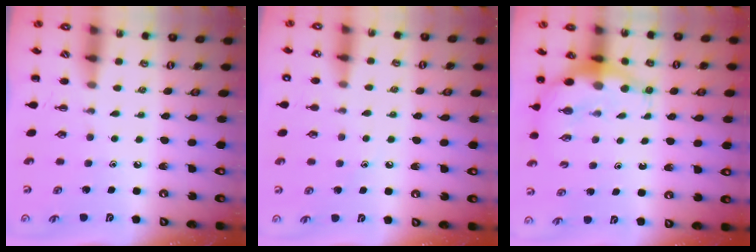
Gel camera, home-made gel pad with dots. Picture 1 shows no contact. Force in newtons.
{"total": 6.9, "press": 6.7, "slide": 1.5}
{"total": 6.9, "press": 6.7, "slide": 1.6}